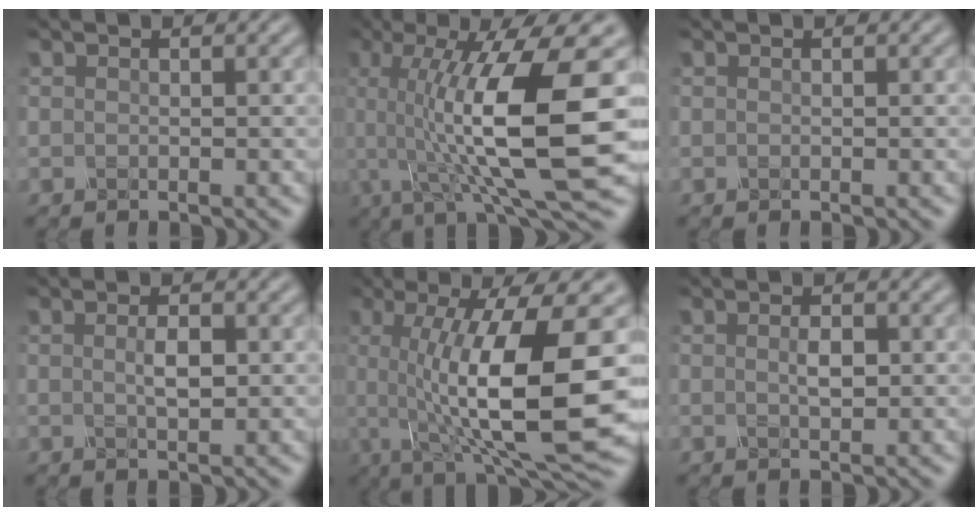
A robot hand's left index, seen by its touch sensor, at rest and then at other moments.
{"total": 13.4, "force": [0.3, 3.0, 13.0], "torque": [-0.204, 0.003, 0.009]}
{"total": 0.0}
{"total": 1.7, "force": [0.2, 0.6, 1.6], "torque": [-0.032, 0.001, 0.002]}
{"total": 13.2, "force": [-0.3, 3.3, 12.8], "torque": [-0.191, -0.009, -0.002]}
{"total": 1.4, "force": [0.1, 0.6, 1.2], "torque": [-0.026, 0.000, 0.002]}